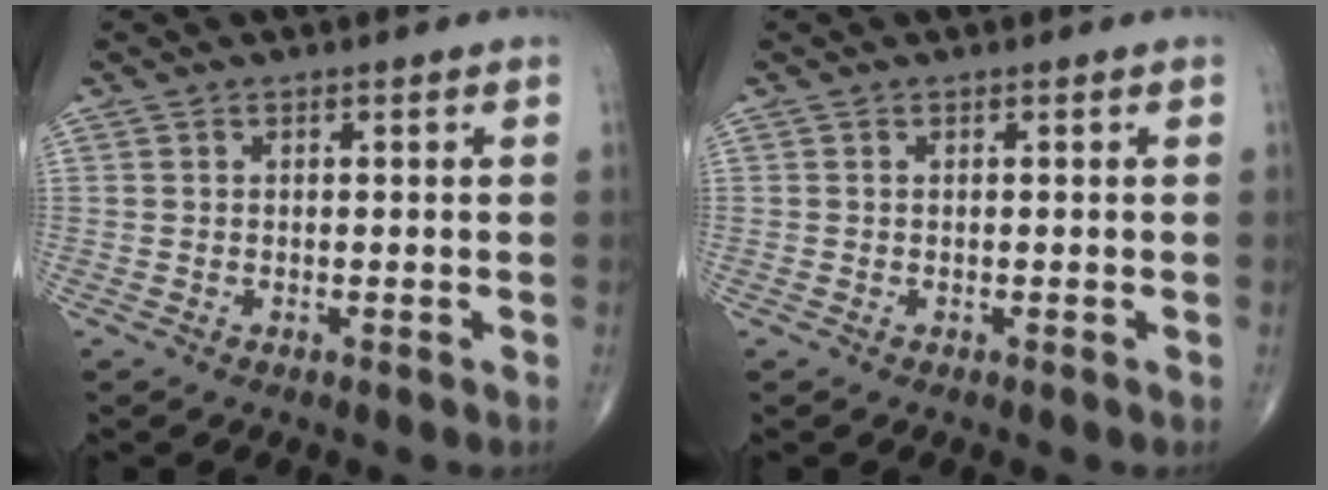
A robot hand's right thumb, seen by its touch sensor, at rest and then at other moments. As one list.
[{"total": 0.0}]